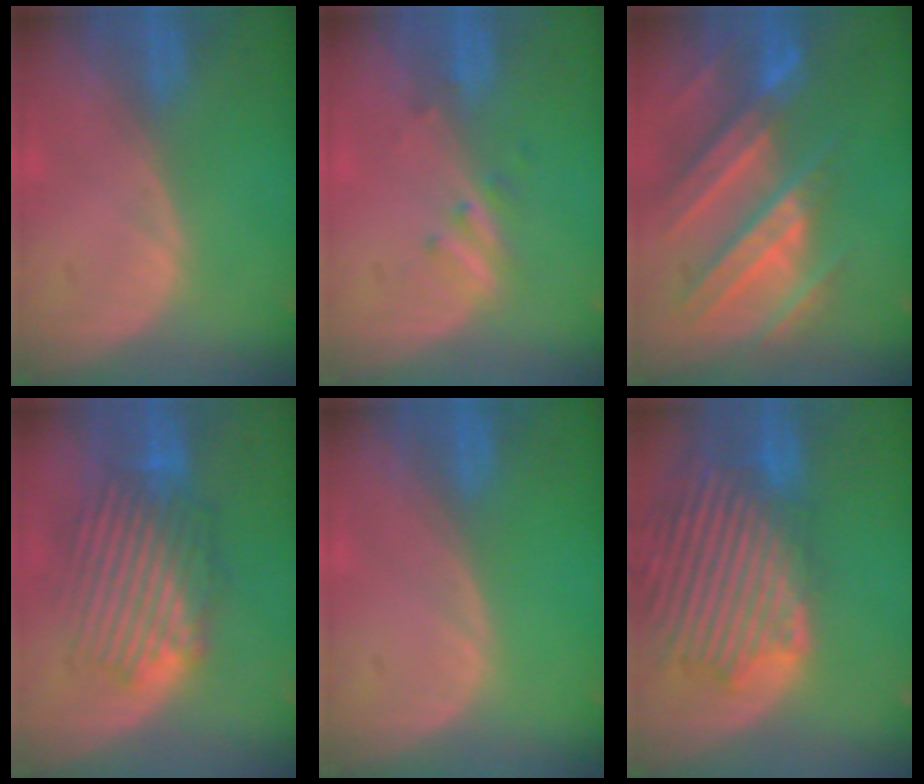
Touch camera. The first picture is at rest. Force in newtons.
{"total": 2.5, "press": 2.2, "slide": 1.2}
{"total": 11.1, "press": 9.8, "slide": 5.2}
{"total": 8.7, "press": 8.4, "slide": 2.1}
{"total": 0.0}
{"total": 14.0, "press": 11.9, "slide": 7.4}